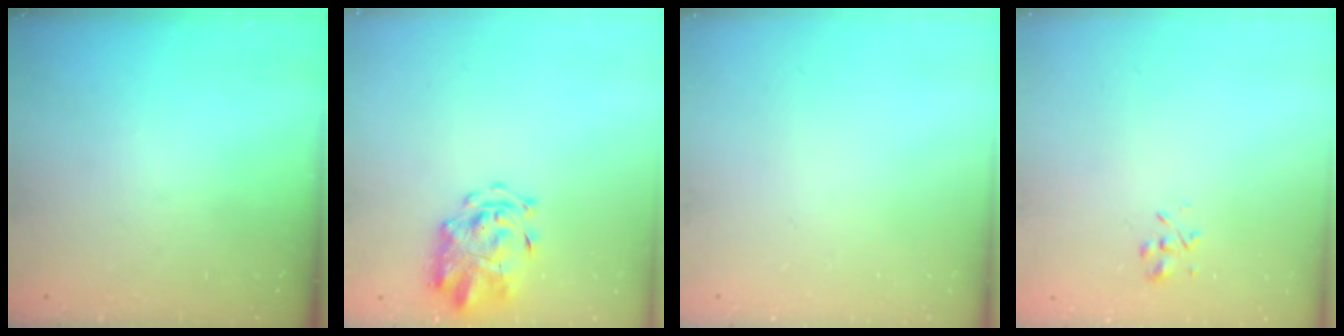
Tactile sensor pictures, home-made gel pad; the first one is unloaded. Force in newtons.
{"total": 3.1, "press": 3.0, "slide": 1.0}
{"total": 0.0}
{"total": 2.6, "press": 2.4, "slide": 1.0}